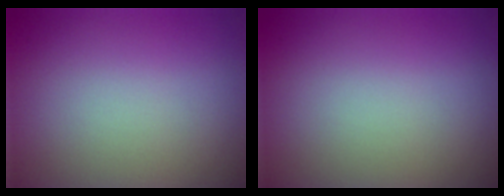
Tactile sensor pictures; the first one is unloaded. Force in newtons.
{"total": 0.0}